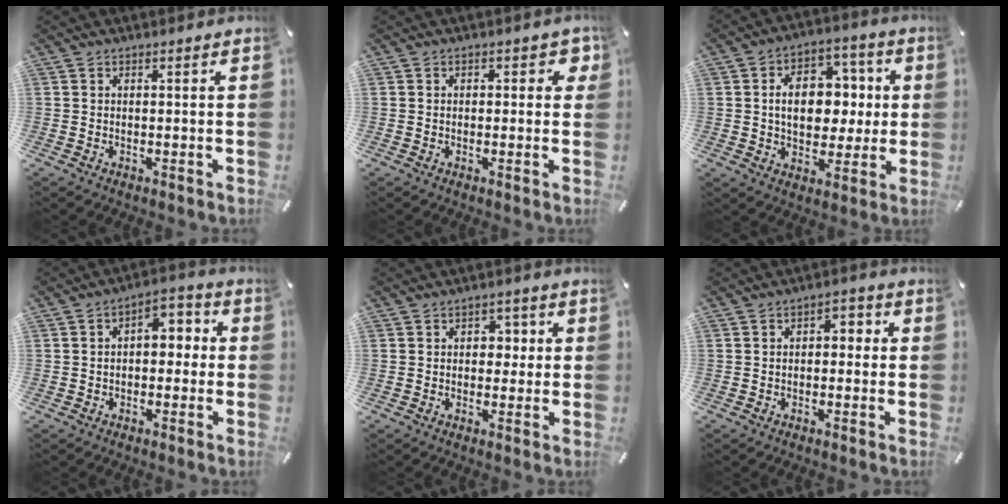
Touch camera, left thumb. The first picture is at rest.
{"total": 2.5, "force": [0.3, 1.8, 1.8], "torque": [-0.012, 0.000, -0.002]}
{"total": 12.9, "force": [0.7, 9.7, 8.5], "torque": [-0.128, 0.010, 0.016]}
{"total": 4.7, "force": [-0.8, 3.3, 3.2], "torque": [-0.045, 0.005, -0.023]}
{"total": 3.9, "force": [0.1, 3.1, 2.3], "torque": [-0.023, 0.001, -0.010]}
{"total": 3.0, "force": [-1.2, 1.9, 2.0], "torque": [-0.037, 0.015, -0.027]}